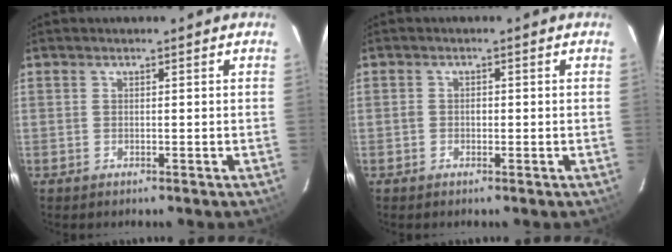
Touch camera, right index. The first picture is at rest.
{"total": 1.0, "force": [-0.3, 0.8, 0.5], "torque": [-0.007, 0.004, -0.007]}